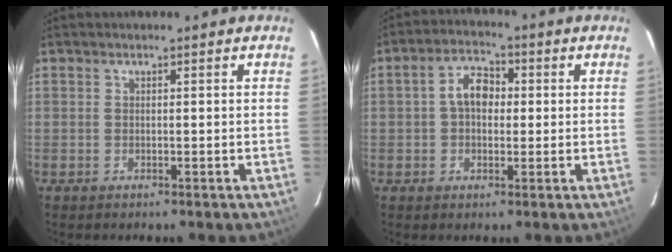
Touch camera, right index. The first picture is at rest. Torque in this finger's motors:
{"motor_torque": [1.08, 0.04, 0.44, 0.10]}